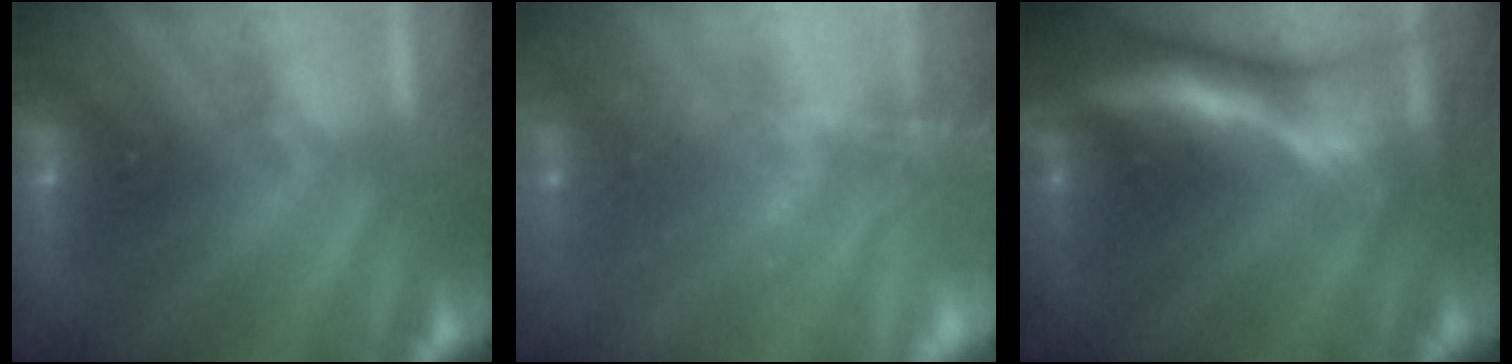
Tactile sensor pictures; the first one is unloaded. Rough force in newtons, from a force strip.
{"total": 10.8}
{"total": 7.6}